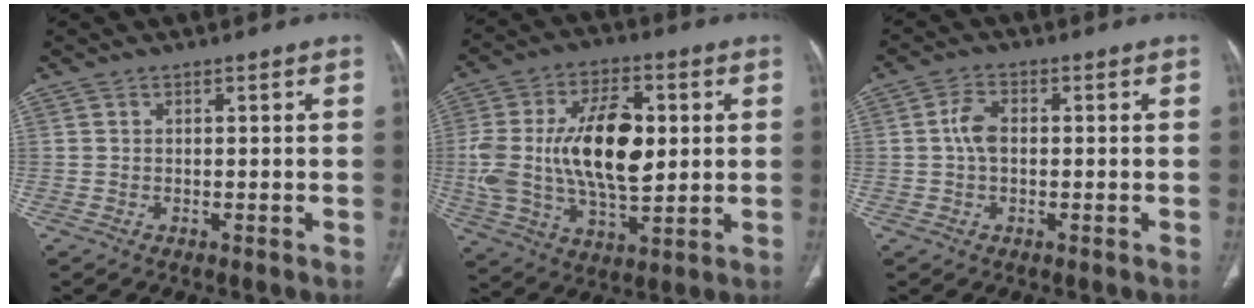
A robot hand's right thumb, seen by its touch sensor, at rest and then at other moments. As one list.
[{"total": 19.6, "force": [2.0, 9.9, 16.8], "torque": [-0.296, -0.001, 0.037]}, {"total": 3.9, "force": [0.0, 2.4, 3.0], "torque": [-0.062, 0.008, -0.004]}]